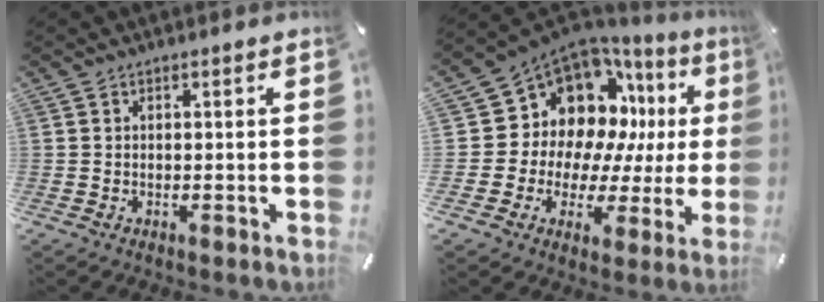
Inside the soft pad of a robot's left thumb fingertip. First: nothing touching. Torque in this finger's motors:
{"motor_torque": [1.78, 3.22, 0.88, 0.38, 0.11]}